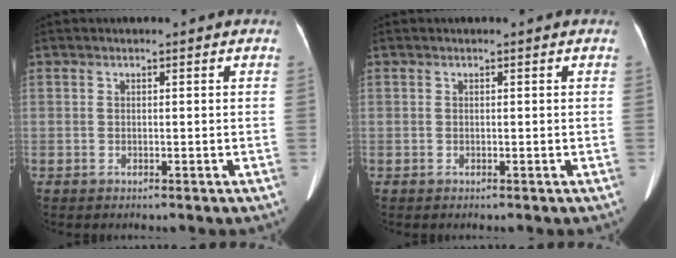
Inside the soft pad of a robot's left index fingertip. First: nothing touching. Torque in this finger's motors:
{"motor_torque": [0.03, 0.03, 0.00, 0.01]}